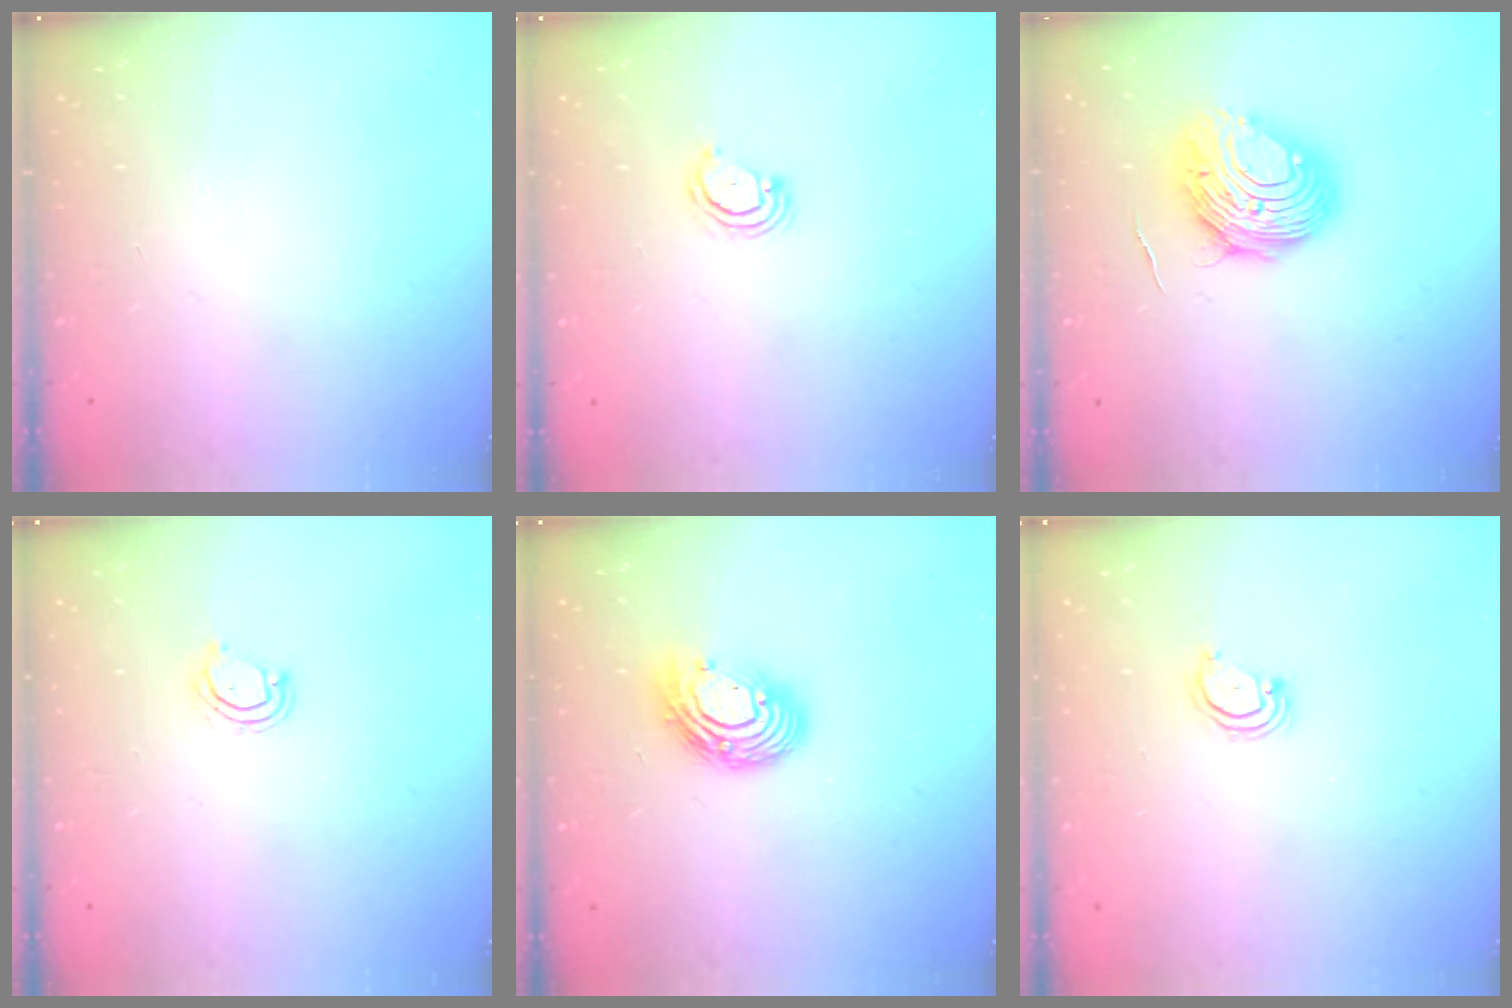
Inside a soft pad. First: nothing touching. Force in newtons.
{"total": 3.6, "press": 3.6, "slide": 0.4}
{"total": 10.3, "press": 10.3, "slide": 0.7}
{"total": 3.5, "press": 3.4, "slide": 0.3}
{"total": 11.8, "press": 11.7, "slide": 0.9}
{"total": 2.5, "press": 2.5, "slide": 0.3}